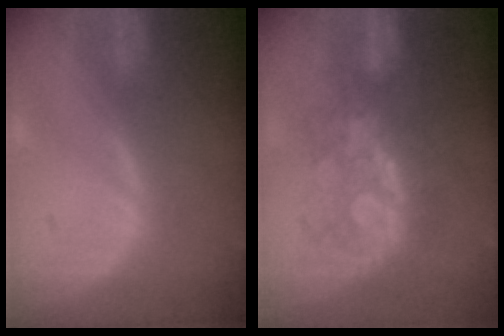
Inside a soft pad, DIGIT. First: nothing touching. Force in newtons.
{"total": 7.6, "press": 7.5, "slide": 1.5}